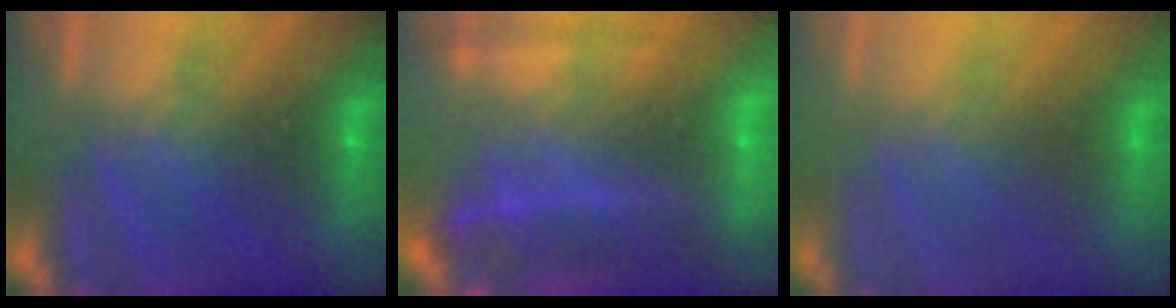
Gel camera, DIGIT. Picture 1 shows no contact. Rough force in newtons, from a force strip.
{"total": 7.3}
{"total": 2.9}